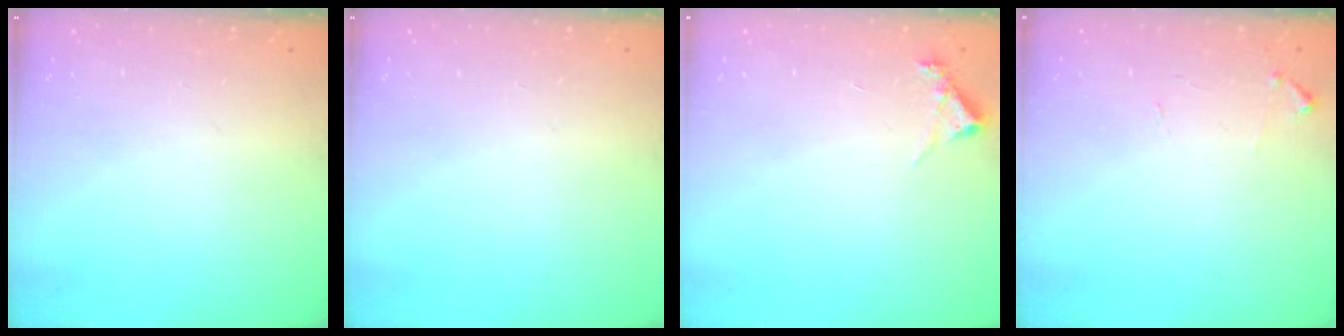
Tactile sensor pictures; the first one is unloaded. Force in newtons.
{"total": 0.0}
{"total": 5.0, "press": 5.0, "slide": 0.5}
{"total": 5.8, "press": 5.7, "slide": 0.4}